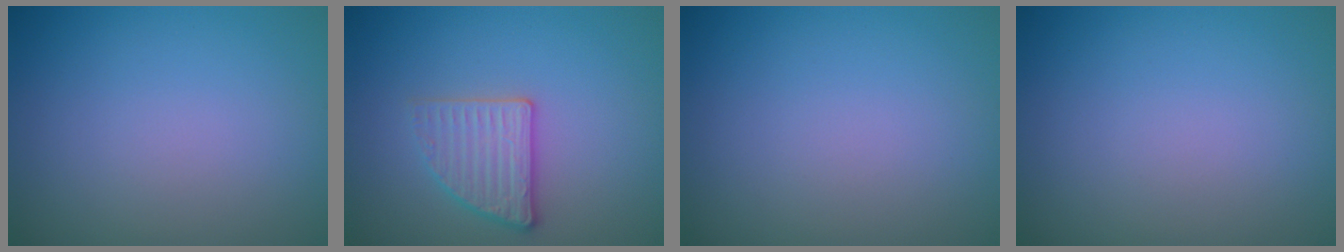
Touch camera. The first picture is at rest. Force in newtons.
{"total": 2.7, "press": 2.6, "slide": 0.8}
{"total": 0.0}
{"total": 0.0}